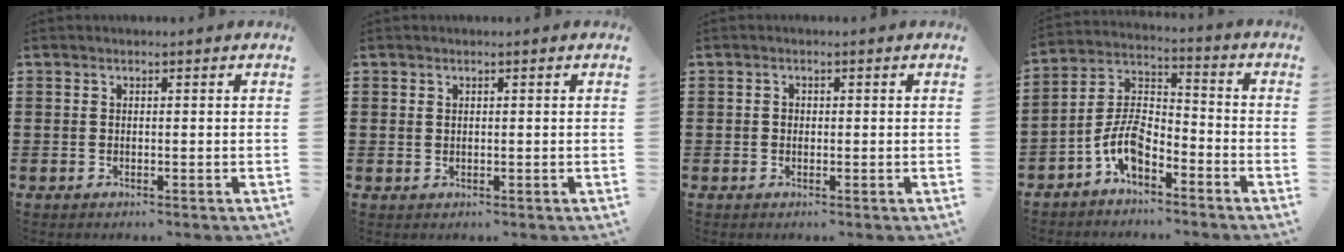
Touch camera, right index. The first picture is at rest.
{"total": 0.7, "force": [0.5, 0.5, 0.2], "torque": [-0.006, 0.002, 0.010]}
{"total": 0.7, "force": [0.0, 0.7, 0.3], "torque": [-0.008, 0.003, -0.001]}
{"total": 7.3, "force": [-4.7, 3.4, 4.5], "torque": [-0.114, -0.002, -0.097]}